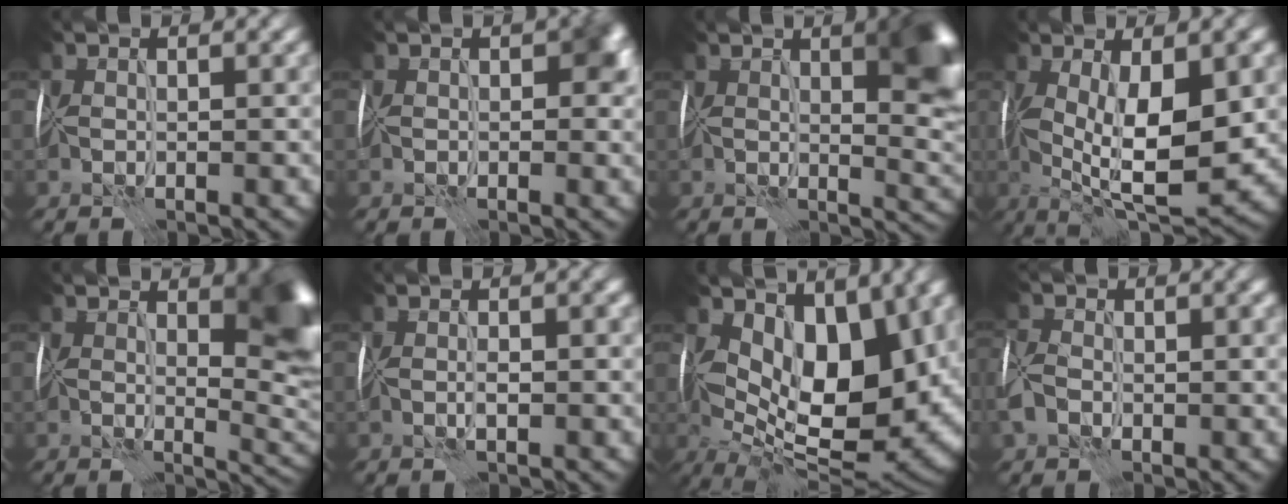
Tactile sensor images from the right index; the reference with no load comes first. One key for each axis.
{"total": 3.6, "fx": 0.2, "fy": 2.5, "fz": 2.5, "tx": -0.026, "ty": 0.001, "tz": -0.002}
{"total": 7.6, "fx": 2.2, "fy": 2.8, "fz": 6.7, "tx": -0.071, "ty": 0.000, "tz": 0.035}
{"total": 11.1, "fx": -0.2, "fy": 4.4, "fz": 10.2, "tx": -0.164, "ty": -0.011, "tz": -0.001}
{"total": 7.4, "fx": 1.8, "fy": 3.4, "fz": 6.3, "tx": -0.070, "ty": -0.007, "tz": 0.032}
{"total": 1.0, "fx": 0.0, "fy": 0.3, "fz": 1.0, "tx": -0.020, "ty": 0.001, "tz": 0.003}
{"total": 13.1, "fx": 2.7, "fy": 6.8, "fz": 10.9, "tx": -0.160, "ty": -0.017, "tz": 0.048}
{"total": 3.1, "fx": -1.0, "fy": 2.3, "fz": 1.9, "tx": -0.040, "ty": 0.009, "tz": -0.029}